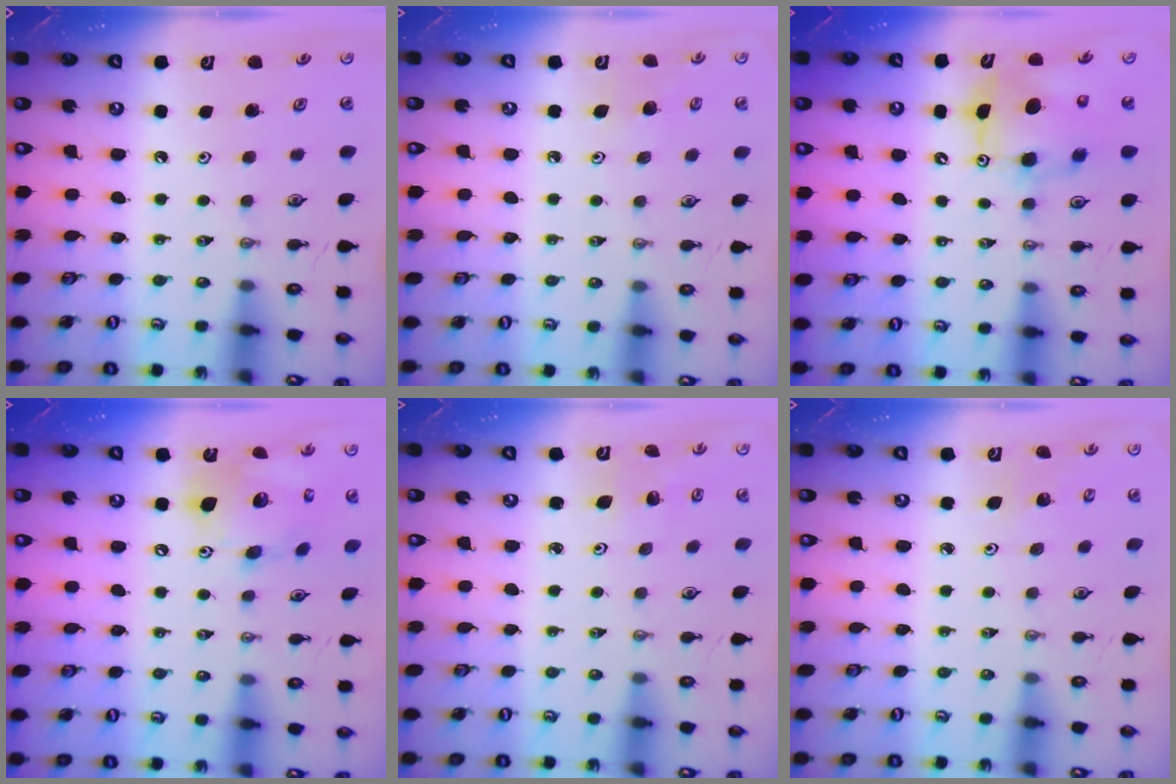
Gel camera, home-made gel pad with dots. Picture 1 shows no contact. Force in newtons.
{"total": 3.9, "press": 3.9, "slide": 0.4}
{"total": 8.5, "press": 8.5, "slide": 0.9}
{"total": 16.0, "press": 15.7, "slide": 3.0}
{"total": 2.0, "press": 2.0, "slide": 0.1}
{"total": 1.4, "press": 1.4, "slide": 0.1}